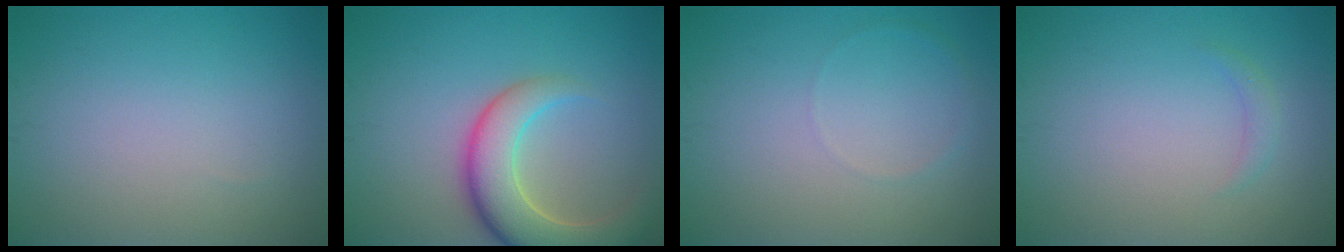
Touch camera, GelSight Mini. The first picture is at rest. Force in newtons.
{"total": 7.2, "press": 7.1, "slide": 0.7}
{"total": 0.6, "press": 0.6, "slide": 0.1}
{"total": 0.9, "press": 0.9, "slide": 0.0}